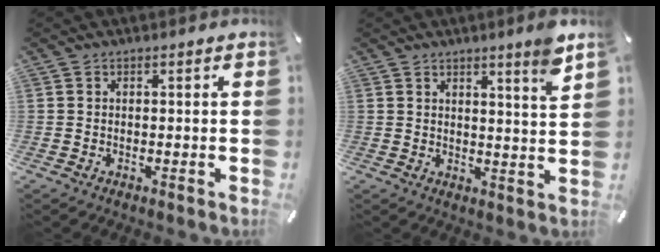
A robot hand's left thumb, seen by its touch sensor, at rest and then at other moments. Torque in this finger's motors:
{"motor_torque": [0.29, -0.47, 0.23, 0.03, -0.02]}